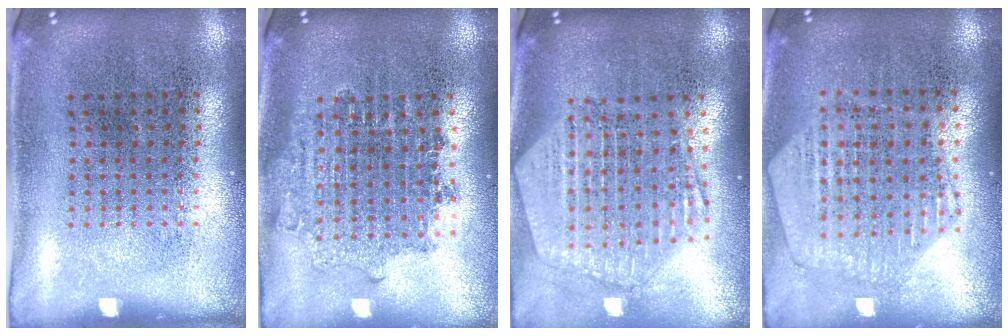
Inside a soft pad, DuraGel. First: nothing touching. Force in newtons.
{"total": 1.7, "press": 1.4, "slide": 1.0}
{"total": 2.4, "press": 2.1, "slide": 1.2}
{"total": 1.2, "press": 1.2, "slide": 0.2}